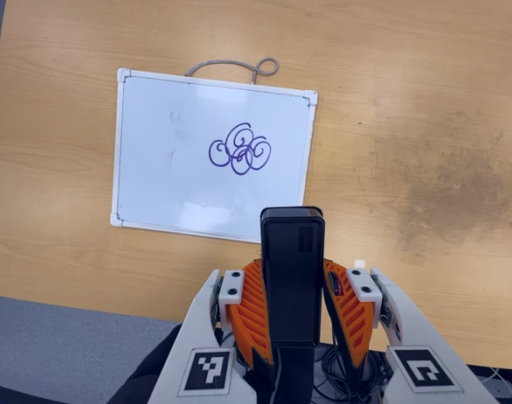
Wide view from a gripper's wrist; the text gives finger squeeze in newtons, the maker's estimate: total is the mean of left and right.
{"total": 4.3, "left": 3.3, "right": 5.4}